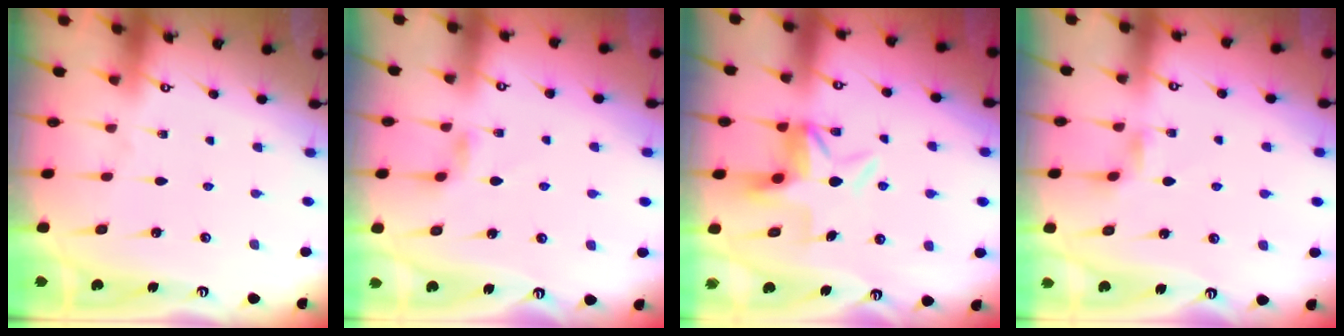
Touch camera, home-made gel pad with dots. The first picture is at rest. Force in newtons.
{"total": 3.4, "press": 3.3, "slide": 0.6}
{"total": 5.5, "press": 5.2, "slide": 1.5}
{"total": 2.1, "press": 2.1, "slide": 0.3}